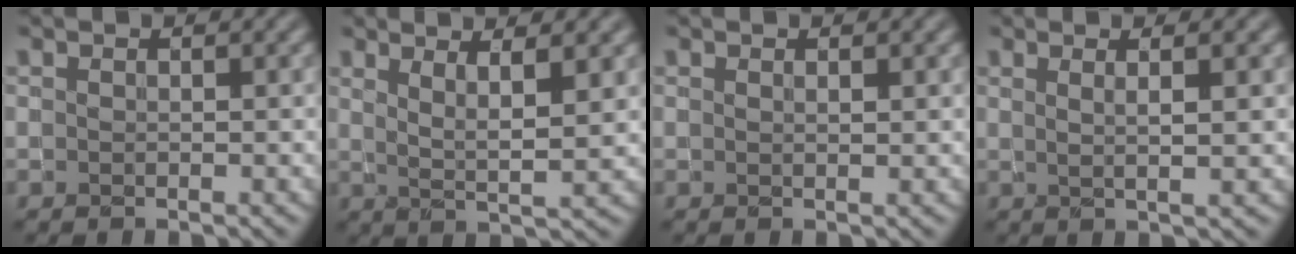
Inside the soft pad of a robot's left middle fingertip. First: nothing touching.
{"total": 4.0, "force": [1.8, 0.7, 3.6], "torque": [-0.061, -0.009, 0.032]}
{"total": 0.8, "force": [0.5, 0.2, 0.6], "torque": [-0.006, 0.001, 0.008]}
{"total": 3.8, "force": [1.6, 1.1, 3.3], "torque": [-0.035, 0.001, 0.005]}